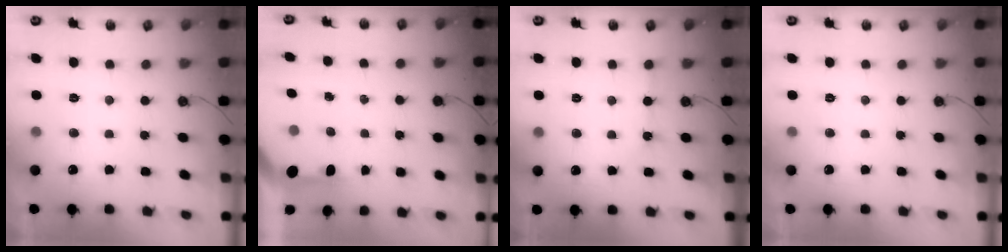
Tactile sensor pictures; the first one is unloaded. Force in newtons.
{"total": 3.2, "press": 3.2, "slide": 0.2}
{"total": 2.5, "press": 2.5, "slide": 0.4}
{"total": 0.0}